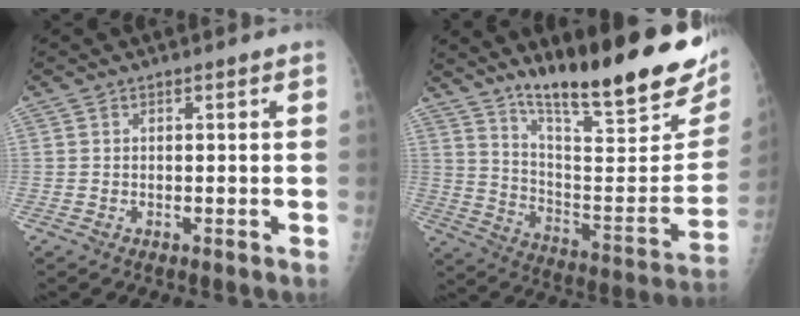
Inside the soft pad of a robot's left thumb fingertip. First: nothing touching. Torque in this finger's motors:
{"motor_torque": [0.42, 0.43, 1.41, -1.36, 0.28]}